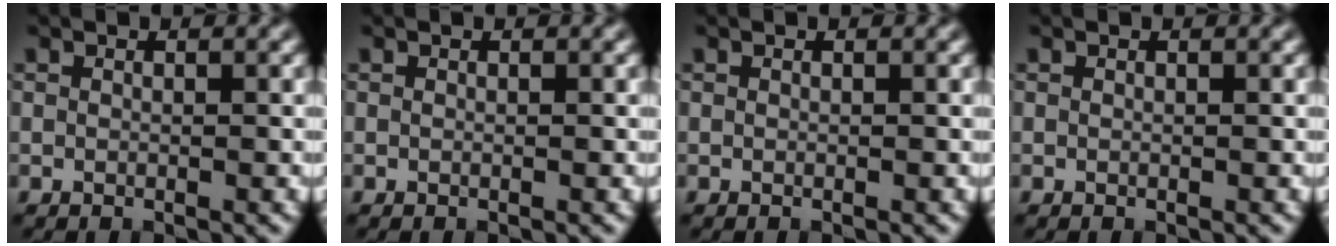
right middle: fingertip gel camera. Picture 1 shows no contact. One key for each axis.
{"total": 0.0}
{"total": 0.0}
{"total": 0.0}